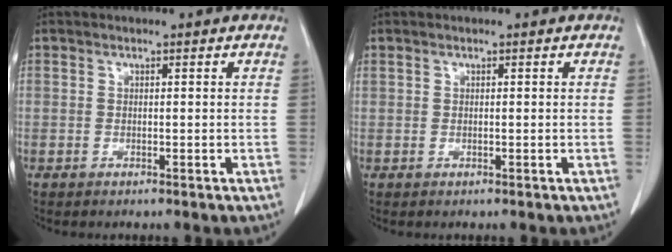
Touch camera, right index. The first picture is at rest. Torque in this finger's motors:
{"motor_torque": [0.21, 0.24, 0.17, 0.06]}